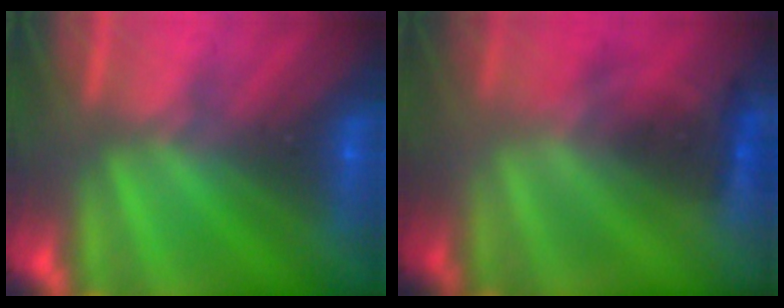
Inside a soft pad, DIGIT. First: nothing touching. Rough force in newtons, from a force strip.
{"total": 2.3}